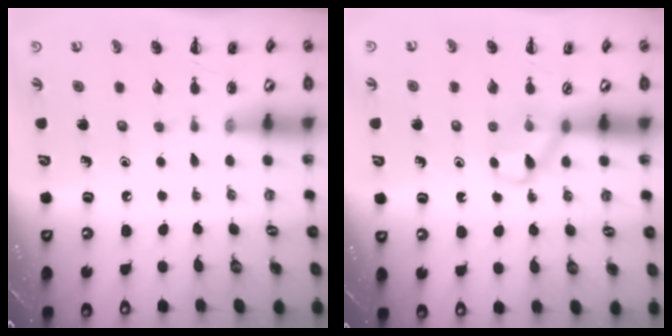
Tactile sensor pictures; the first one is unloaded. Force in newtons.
{"total": 4.6, "press": 4.3, "slide": 1.4}